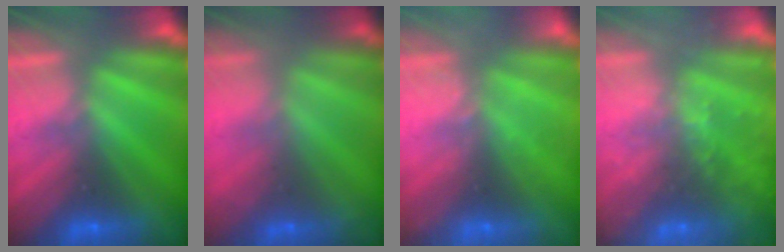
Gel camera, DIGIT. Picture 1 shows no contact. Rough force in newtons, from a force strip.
{"total": 1.5}
{"total": 2.3}
{"total": 7.0}